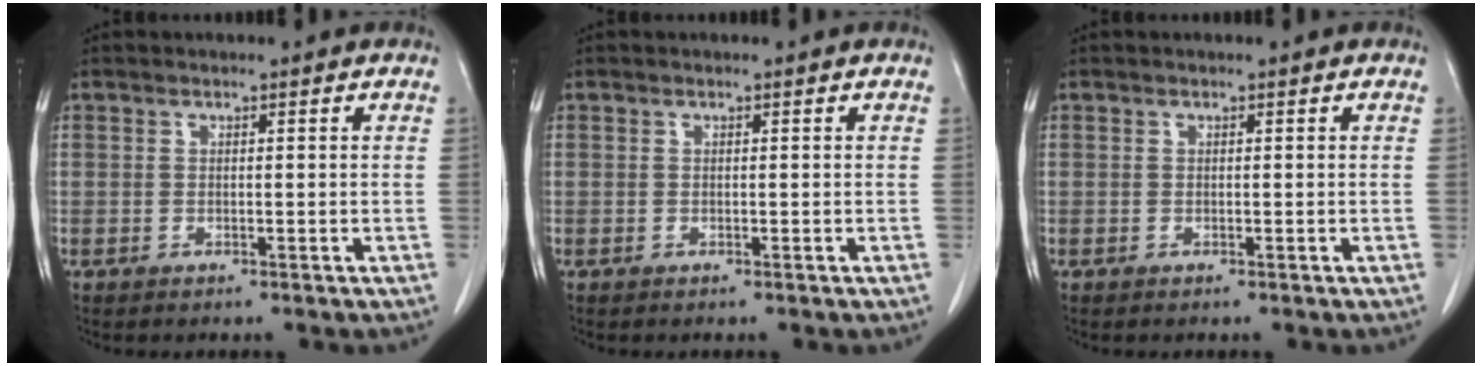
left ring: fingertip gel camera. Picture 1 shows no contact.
{"total": 0.0}
{"total": 0.0}